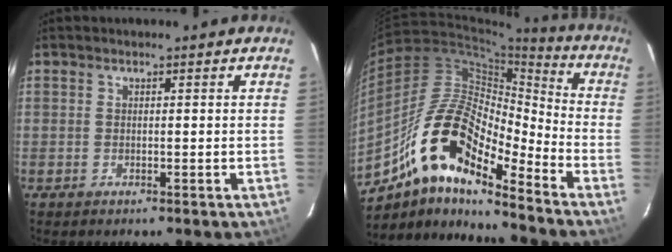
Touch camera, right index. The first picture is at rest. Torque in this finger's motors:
{"motor_torque": [1.11, -1.02, 0.93, 0.14]}